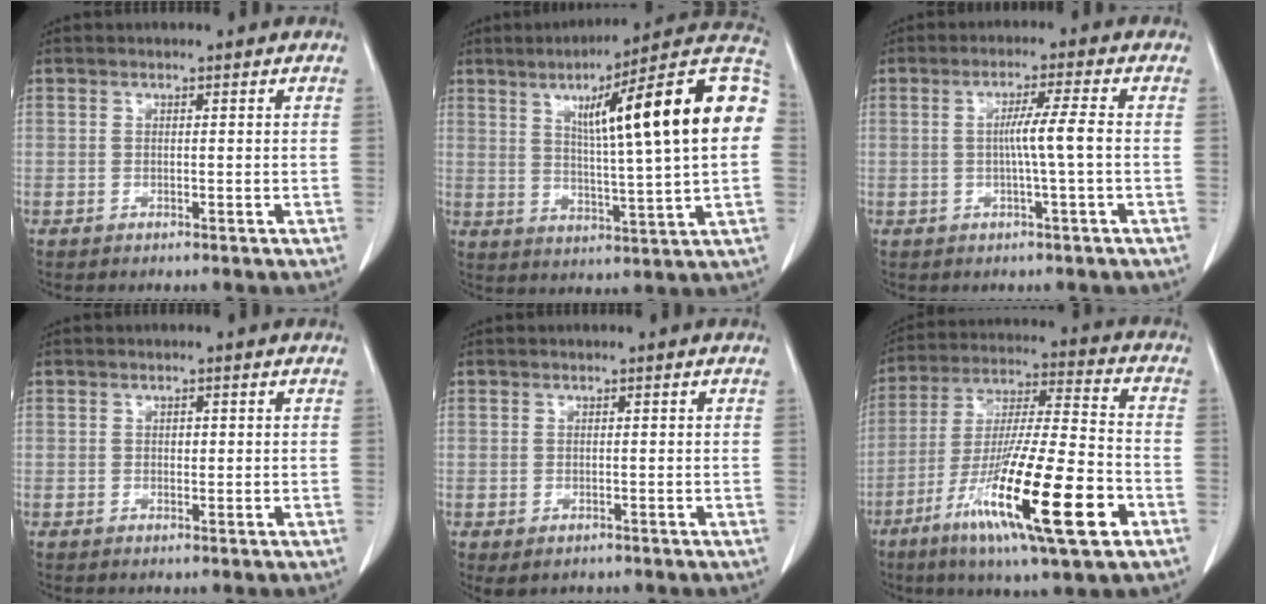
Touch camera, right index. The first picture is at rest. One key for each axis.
{"total": 22.9, "fx": 5.2, "fy": 1.4, "fz": 22.3, "tx": -0.285, "ty": 0.044, "tz": 0.066}
{"total": 4.5, "fx": -0.4, "fy": -0.9, "fz": 4.4, "tx": -0.077, "ty": 0.003, "tz": -0.006}
{"total": 0.8, "fx": 0.1, "fy": 0.5, "fz": 0.6, "tx": -0.008, "ty": 0.001, "tz": 0.001}
{"total": 1.5, "fx": -0.7, "fy": 0.9, "fz": 1.0, "tx": -0.018, "ty": -0.004, "tz": -0.003}
{"total": 21.5, "fx": -9.3, "fy": 1.7, "fz": 19.3, "tx": -0.337, "ty": -0.037, "tz": -0.160}